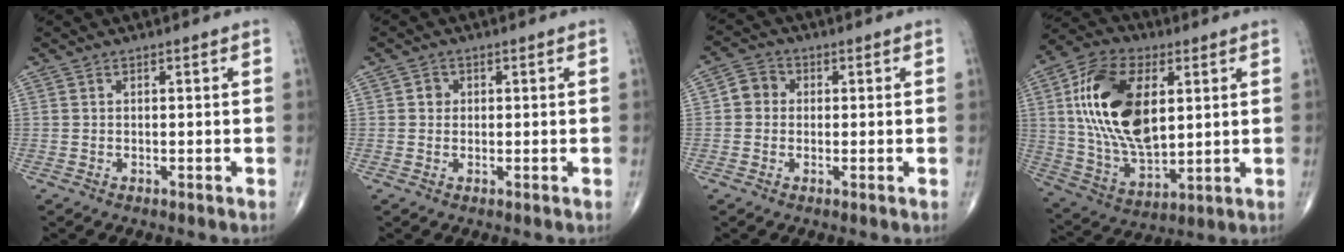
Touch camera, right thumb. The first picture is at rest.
{"total": 1.6, "force": [0.2, 1.5, 0.5], "torque": [0.000, 0.003, 0.001]}
{"total": 4.0, "force": [0.1, 3.6, 1.7], "torque": [-0.014, 0.010, -0.008]}
{"total": 20.9, "force": [4.6, 11.6, 16.8], "torque": [-0.306, -0.013, 0.085]}